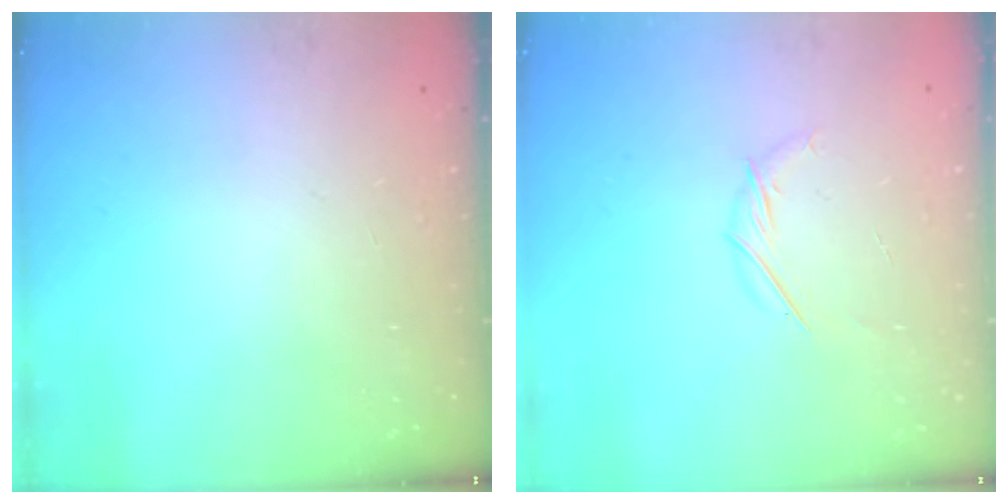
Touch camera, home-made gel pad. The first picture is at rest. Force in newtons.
{"total": 4.8, "press": 4.7, "slide": 1.1}